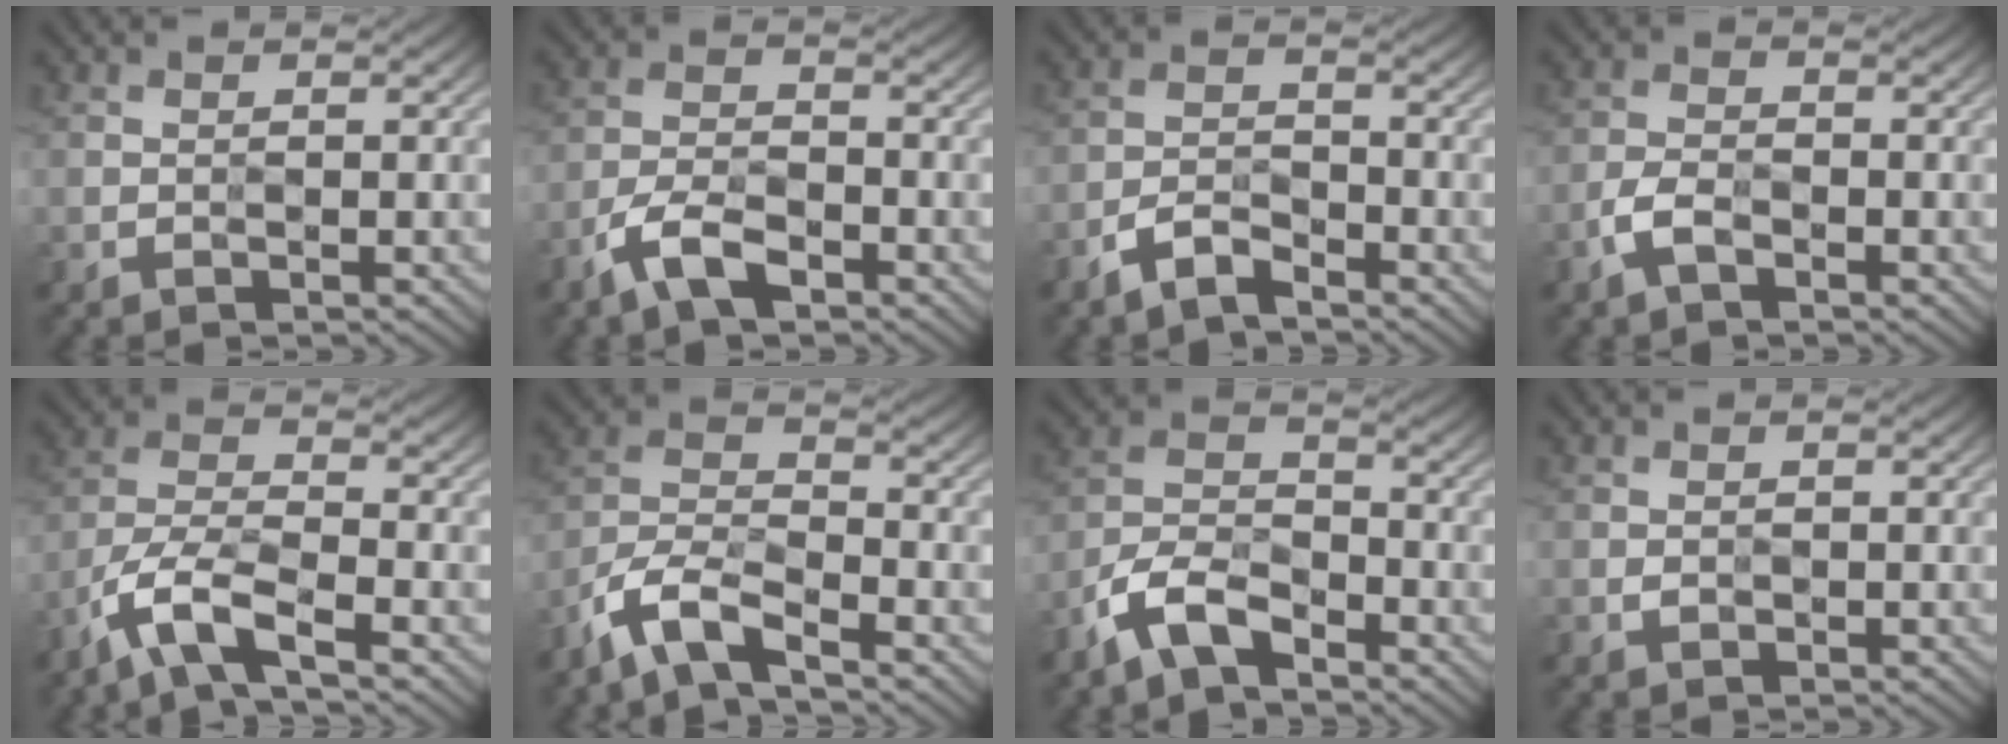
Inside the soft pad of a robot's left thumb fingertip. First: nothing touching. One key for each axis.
{"total": 5.9, "fx": -3.8, "fy": 2.3, "fz": 3.9, "tx": -0.084, "ty": 0.001, "tz": -0.084}
{"total": 4.0, "fx": -3.0, "fy": 1.4, "fz": 2.1, "tx": -0.044, "ty": 0.002, "tz": -0.071}
{"total": 3.1, "fx": -1.8, "fy": 1.4, "fz": 2.1, "tx": -0.048, "ty": 0.002, "tz": -0.045}
{"total": 7.5, "fx": -4.9, "fy": 2.0, "fz": 5.3, "tx": -0.113, "ty": 0.000, "tz": -0.111}
{"total": 7.6, "fx": -5.6, "fy": 2.1, "fz": 4.7, "tx": -0.099, "ty": -0.002, "tz": -0.127}
{"total": 7.4, "fx": -5.1, "fy": 3.1, "fz": 4.5, "tx": -0.091, "ty": 0.001, "tz": -0.118}
{"total": 0.8, "fx": -0.3, "fy": 0.6, "fz": 0.4, "tx": -0.007, "ty": -0.003, "tz": -0.006}